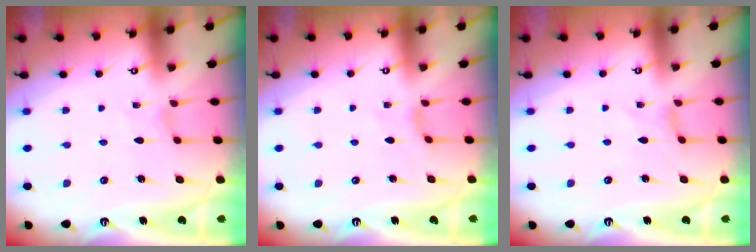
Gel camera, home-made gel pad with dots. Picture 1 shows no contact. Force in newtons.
{"total": 1.5, "press": 1.4, "slide": 0.4}
{"total": 0.0}